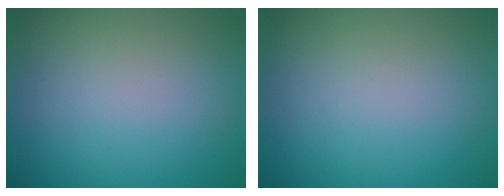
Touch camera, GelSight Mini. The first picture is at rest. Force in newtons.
{"total": 0.0}